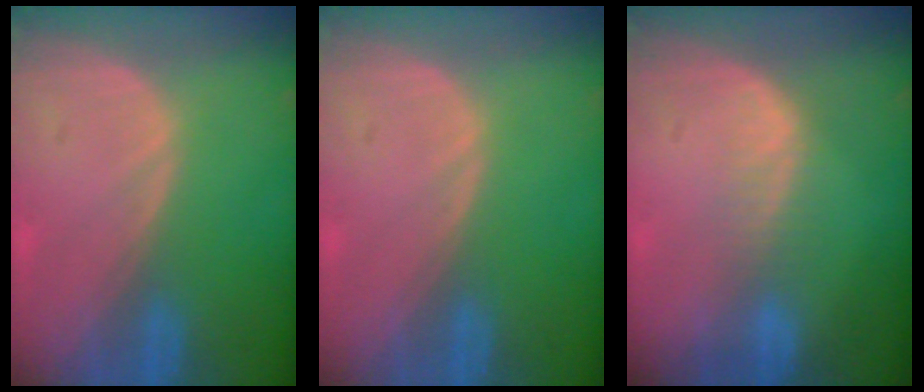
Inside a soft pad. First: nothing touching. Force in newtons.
{"total": 0.0}
{"total": 2.7, "press": 2.3, "slide": 1.5}